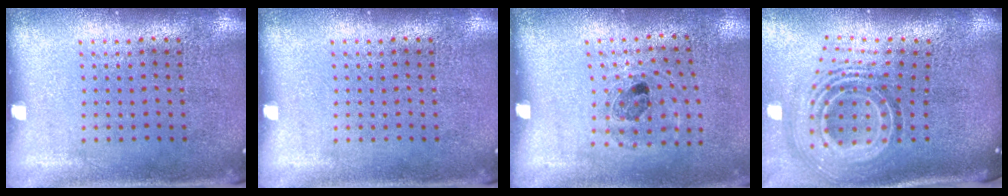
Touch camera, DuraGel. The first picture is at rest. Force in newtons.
{"total": 0.0}
{"total": 1.0, "press": 0.9, "slide": 0.6}
{"total": 2.3, "press": 1.5, "slide": 1.7}